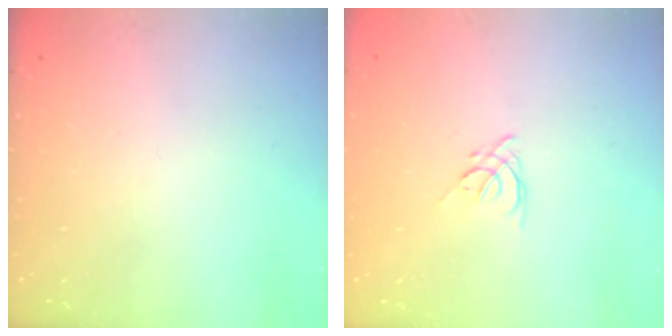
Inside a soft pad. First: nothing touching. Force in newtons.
{"total": 3.4, "press": 3.3, "slide": 0.7}